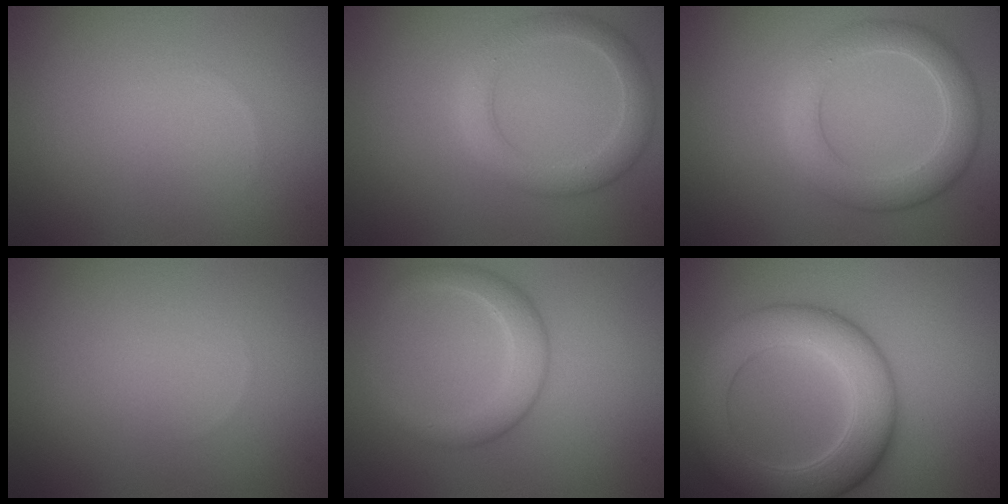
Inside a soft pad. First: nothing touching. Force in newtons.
{"total": 3.3, "press": 3.3, "slide": 0.2}
{"total": 4.7, "press": 4.7, "slide": 0.5}
{"total": 0.0}
{"total": 3.1, "press": 3.1, "slide": 0.3}
{"total": 8.5, "press": 8.5, "slide": 0.4}